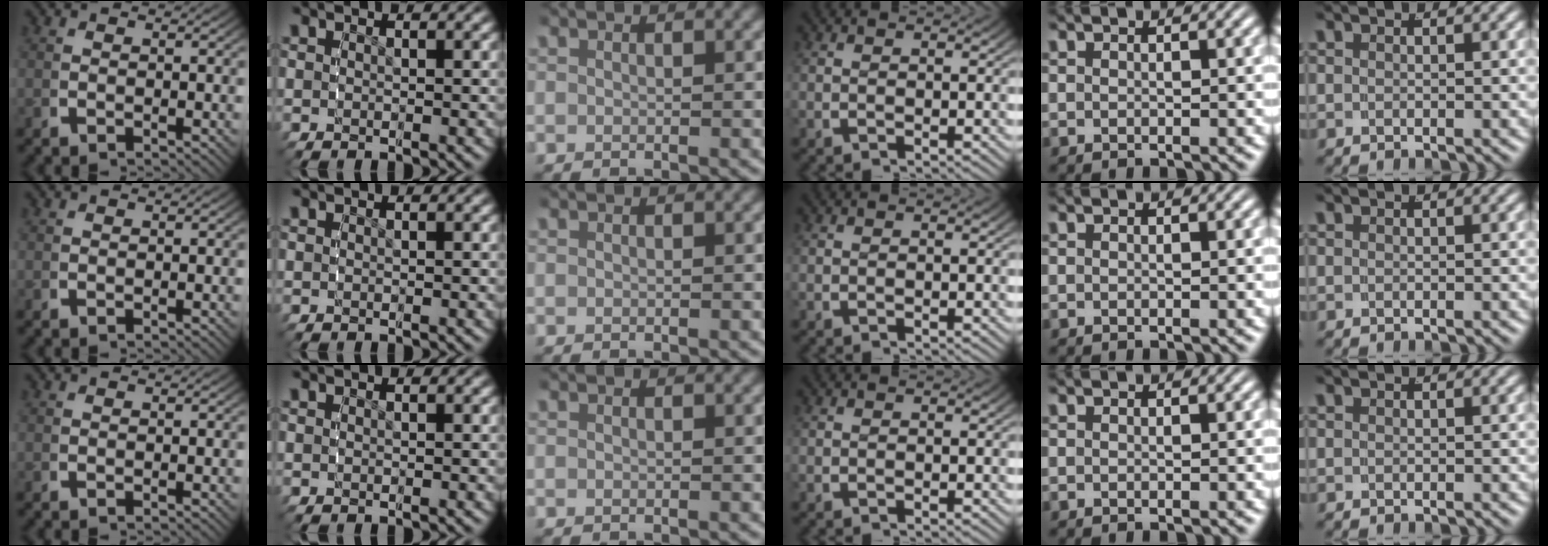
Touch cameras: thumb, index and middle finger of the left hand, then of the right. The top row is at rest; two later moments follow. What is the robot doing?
{"motion": "grasp_and_lifting", "object": "bowl"}